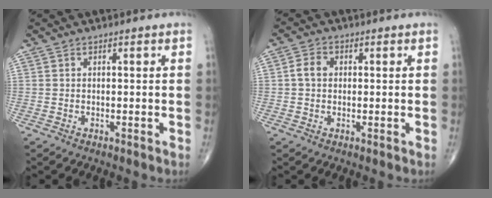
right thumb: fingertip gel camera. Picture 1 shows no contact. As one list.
[{"total": 3.5, "force": [0.3, 2.6, 2.3], "torque": [-0.042, 0.009, 0.000]}]